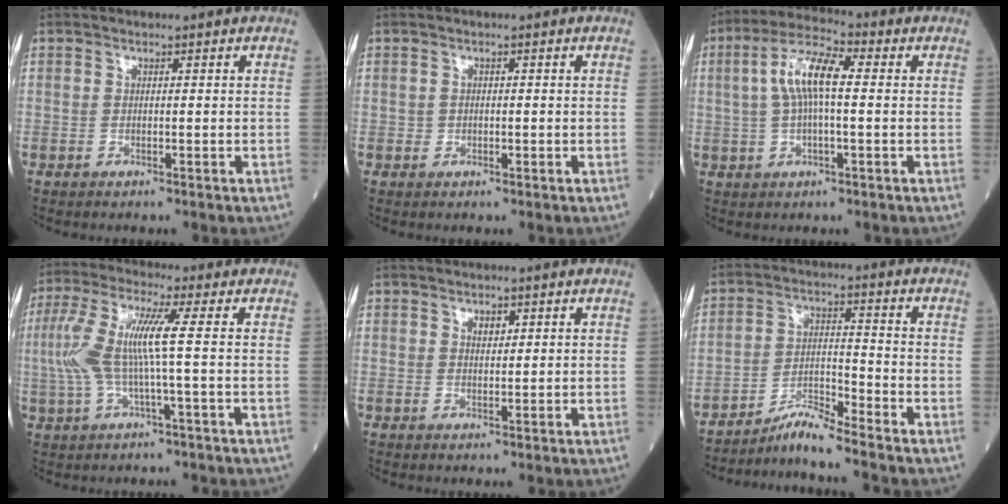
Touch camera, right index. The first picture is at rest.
{"total": 0.8, "force": [0.0, 0.8, 0.1], "torque": [0.002, 0.002, 0.000]}
{"total": 8.4, "force": [1.1, 2.1, 8.1], "torque": [-0.166, 0.023, 0.017]}
{"total": 9.3, "force": [0.4, 0.2, 9.3], "torque": [-0.209, 0.017, 0.004]}
{"total": 1.5, "force": [0.8, 0.8, 0.9], "torque": [-0.013, -0.001, 0.014]}
{"total": 5.4, "force": [-5.0, -1.2, 1.4], "torque": [-0.027, -0.015, -0.093]}